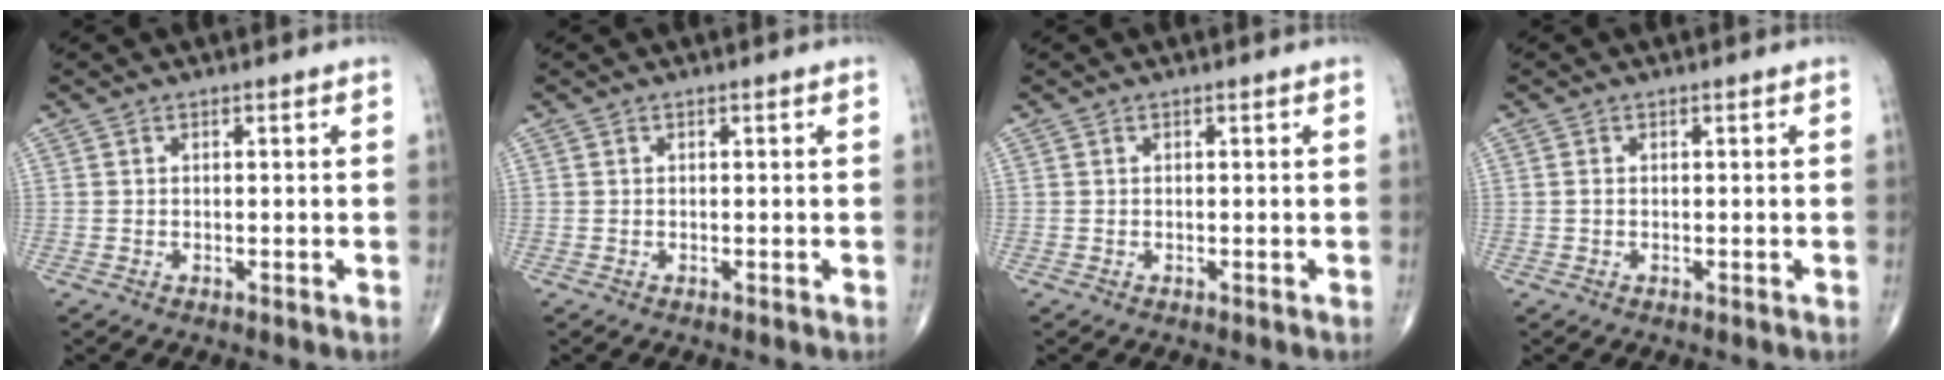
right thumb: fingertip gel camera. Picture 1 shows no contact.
{"total": 0.0}
{"total": 0.0}
{"total": 0.6, "force": [0.0, 0.4, 0.4], "torque": [-0.010, 0.001, 0.002]}